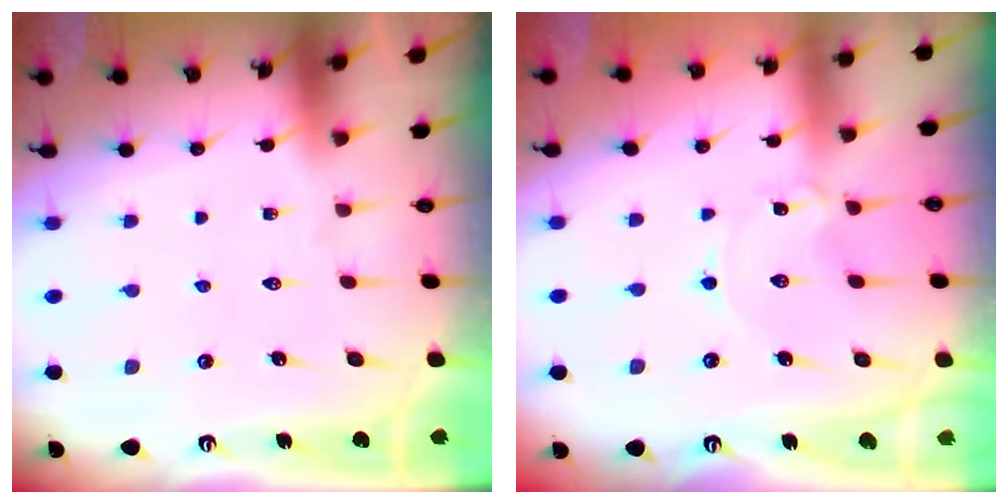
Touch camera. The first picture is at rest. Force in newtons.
{"total": 0.0}